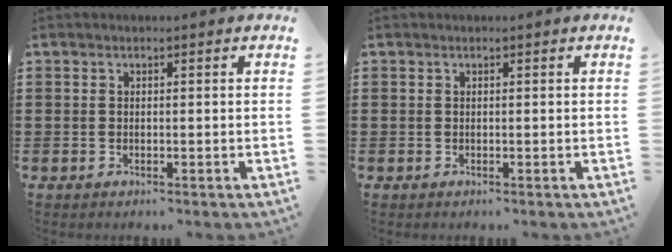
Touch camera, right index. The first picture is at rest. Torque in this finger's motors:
{"motor_torque": [-0.97, 1.17, 0.00, 0.00]}